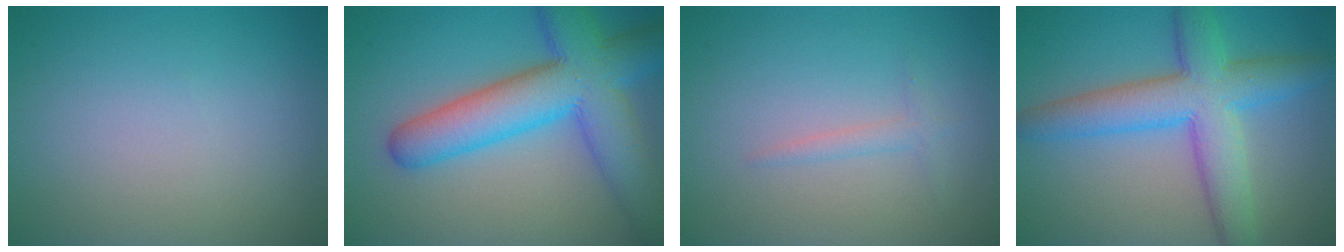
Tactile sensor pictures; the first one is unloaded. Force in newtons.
{"total": 10.1, "press": 10.0, "slide": 0.5}
{"total": 1.1, "press": 1.1, "slide": 0.0}
{"total": 7.6, "press": 7.6, "slide": 0.1}